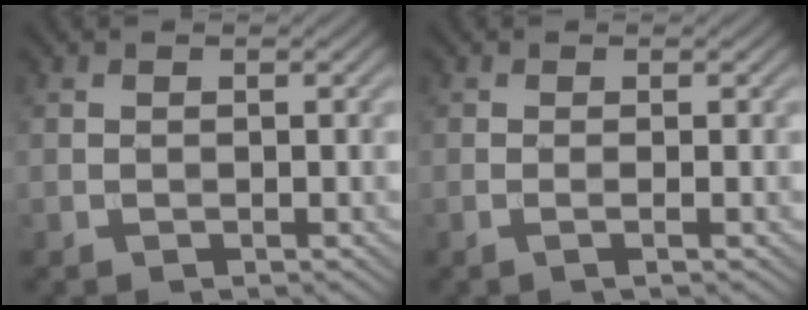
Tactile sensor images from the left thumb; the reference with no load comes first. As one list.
[{"total": 1.1, "force": [-0.2, 0.0, 1.1], "torque": [-0.020, 0.002, -0.010]}]